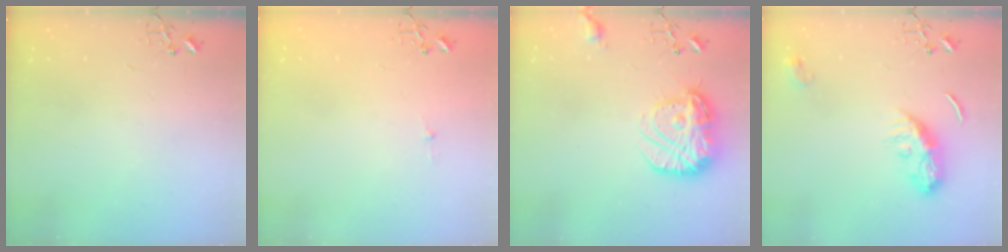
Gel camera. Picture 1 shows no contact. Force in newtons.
{"total": 2.6, "press": 2.5, "slide": 0.4}
{"total": 17.4, "press": 17.4, "slide": 1.3}
{"total": 10.9, "press": 10.9, "slide": 0.7}